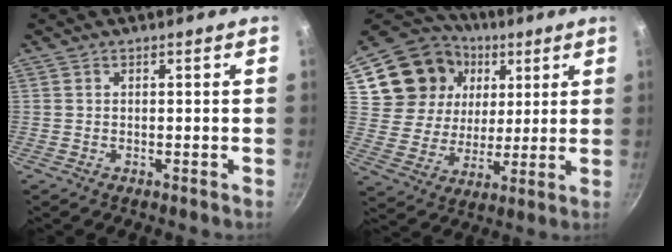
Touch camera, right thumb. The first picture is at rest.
{"total": 19.1, "force": [6.9, 15.7, 8.3], "torque": [-0.140, -0.001, 0.126]}